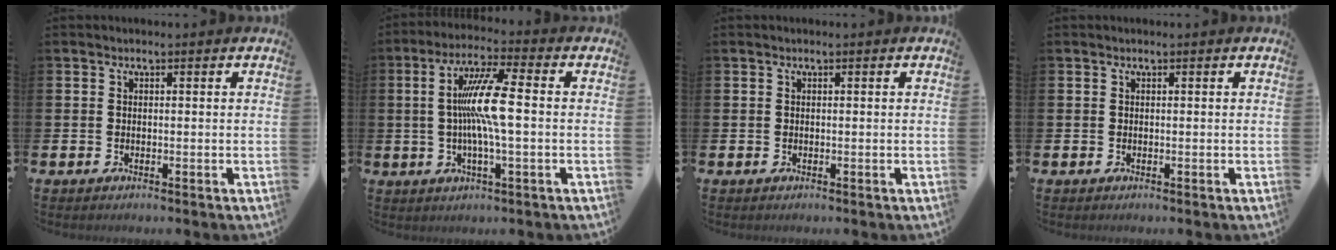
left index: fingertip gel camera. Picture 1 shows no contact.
{"total": 9.3, "force": [0.3, 1.3, 9.2], "torque": [-0.179, 0.005, -0.002]}
{"total": 0.0}
{"total": 0.0}